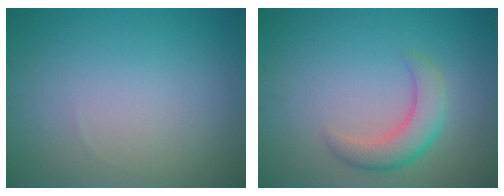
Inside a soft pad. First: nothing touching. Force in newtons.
{"total": 3.5, "press": 3.5, "slide": 0.1}